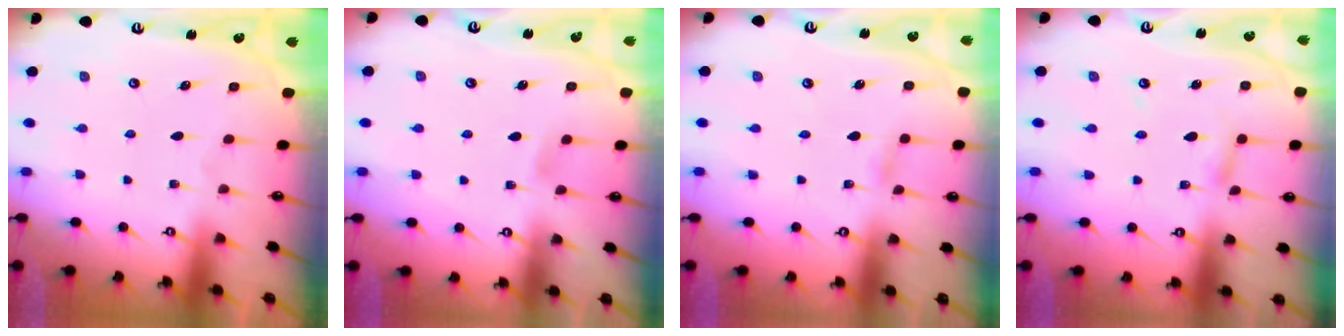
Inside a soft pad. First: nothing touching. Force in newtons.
{"total": 2.9, "press": 2.9, "slide": 0.5}
{"total": 2.9, "press": 2.9, "slide": 0.3}
{"total": 2.6, "press": 2.6, "slide": 0.2}